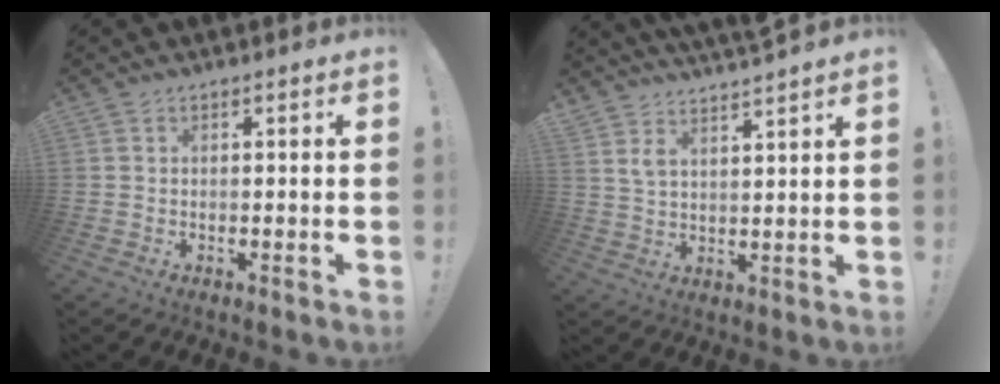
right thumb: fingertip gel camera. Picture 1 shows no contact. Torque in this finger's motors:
{"motor_torque": [-0.28, 0.29, 0.06, 0.04, 0.09]}